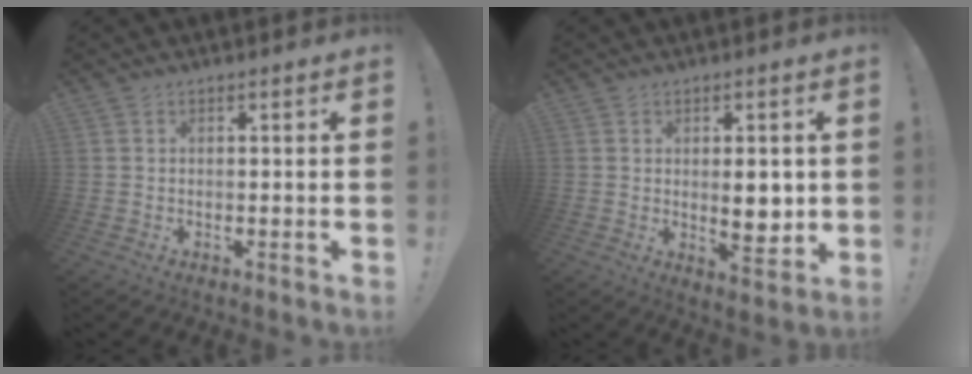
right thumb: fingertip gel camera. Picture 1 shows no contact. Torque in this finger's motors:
{"motor_torque": [1.10, 1.37, 1.05, -0.08, 0.03]}